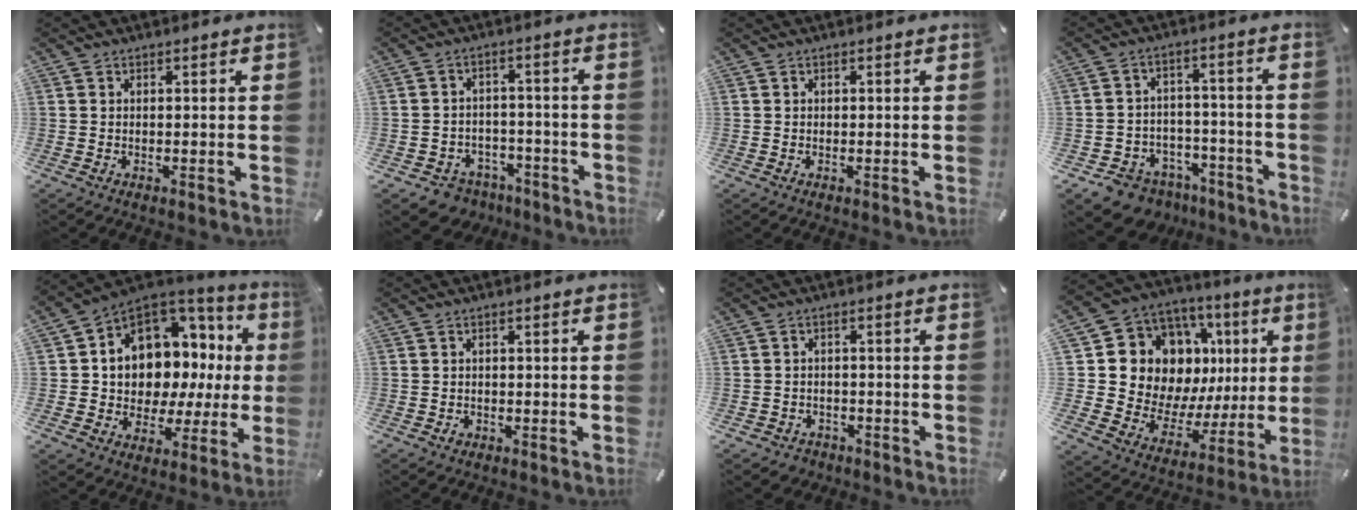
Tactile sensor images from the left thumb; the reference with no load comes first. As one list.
[{"total": 5.1, "force": [-3.0, 4.1, 1.0], "torque": [-0.023, 0.019, -0.057]}, {"total": 0.0}, {"total": 8.3, "force": [-5.7, 5.7, 1.8], "torque": [-0.023, 0.041, -0.097]}, {"total": 10.6, "force": [4.0, 8.9, 4.0], "torque": [-0.068, -0.066, 0.081]}, {"total": 1.2, "force": [-0.4, 1.0, 0.4], "torque": [-0.008, 0.003, -0.010]}, {"total": 2.9, "force": [-1.7, 2.2, 0.5], "torque": [-0.009, 0.009, -0.036]}, {"total": 18.0, "force": [6.8, 13.8, 9.4], "torque": [-0.153, -0.057, 0.147]}]